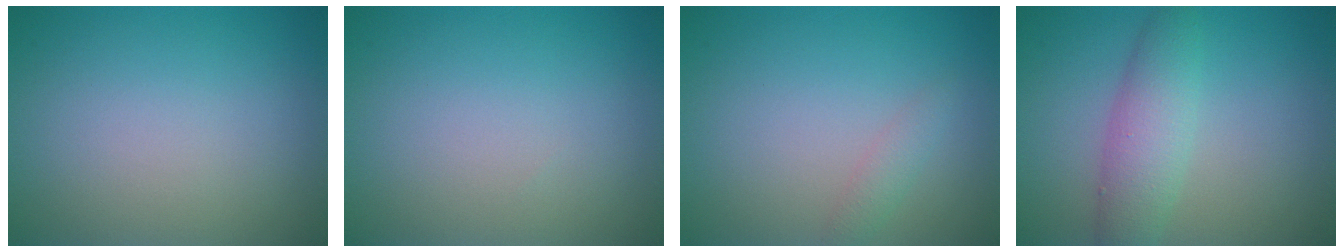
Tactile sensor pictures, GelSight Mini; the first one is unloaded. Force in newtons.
{"total": 0.0}
{"total": 1.2, "press": 1.2, "slide": 0.1}
{"total": 3.9, "press": 3.9, "slide": 0.0}